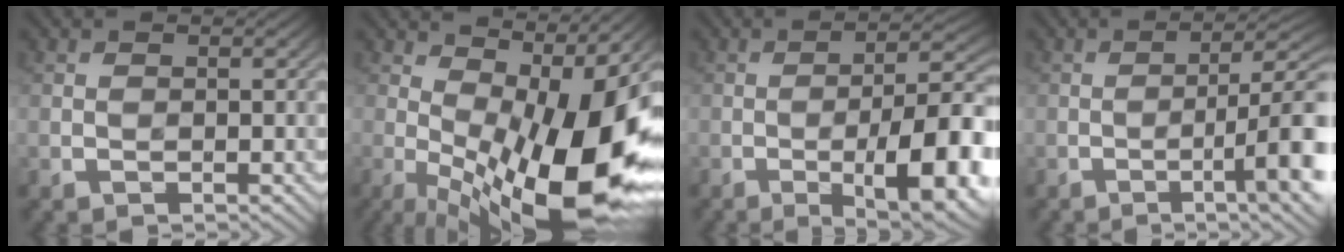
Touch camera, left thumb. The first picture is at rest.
{"total": 18.7, "force": [-2.1, 6.1, 17.6], "torque": [-0.259, 0.002, -0.030]}
{"total": 13.1, "force": [-4.3, 3.4, 11.9], "torque": [-0.163, 0.012, -0.064]}
{"total": 10.1, "force": [-2.0, 2.3, 9.6], "torque": [-0.127, 0.010, -0.032]}